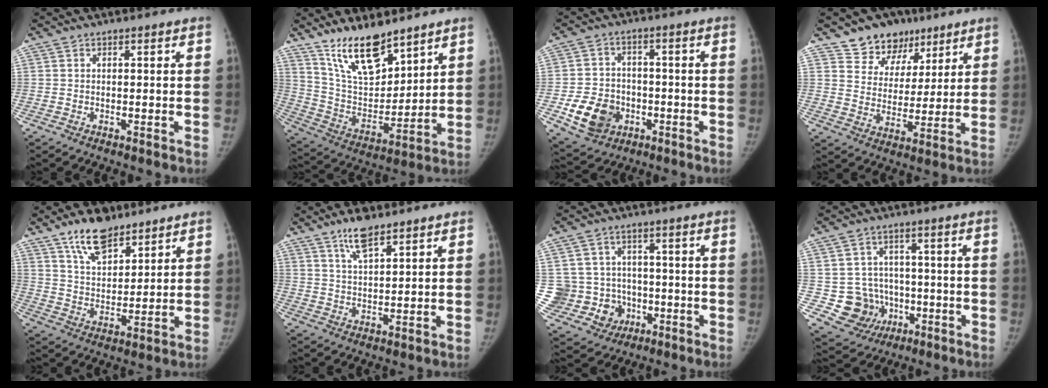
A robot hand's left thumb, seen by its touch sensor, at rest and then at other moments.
{"total": 15.3, "force": [11.5, 5.8, 8.4], "torque": [-0.109, -0.077, 0.222]}
{"total": 9.6, "force": [-3.1, 7.9, 4.5], "torque": [-0.056, 0.012, -0.044]}
{"total": 11.3, "force": [7.8, 7.9, 2.3], "torque": [0.014, -0.040, 0.133]}
{"total": 10.7, "force": [7.6, 5.0, 5.5], "torque": [-0.072, -0.047, 0.141]}
{"total": 6.3, "force": [4.5, 1.9, 3.9], "torque": [-0.062, -0.025, 0.084]}
{"total": 13.6, "force": [-2.4, 12.8, 3.9], "torque": [-0.066, 0.032, -0.019]}
{"total": 10.1, "force": [-2.2, 9.6, 2.4], "torque": [-0.010, 0.018, -0.022]}